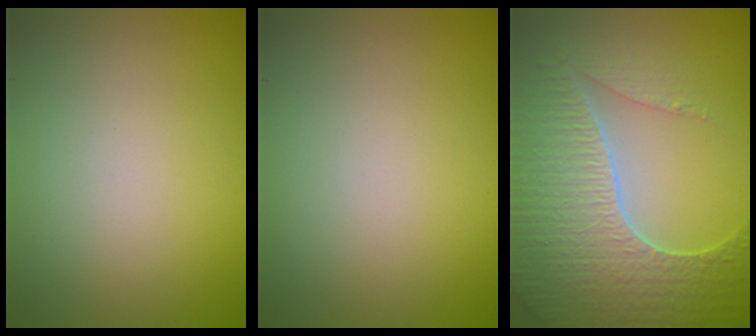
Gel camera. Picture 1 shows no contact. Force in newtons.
{"total": 0.0}
{"total": 7.5, "press": 5.6, "slide": 5.0}